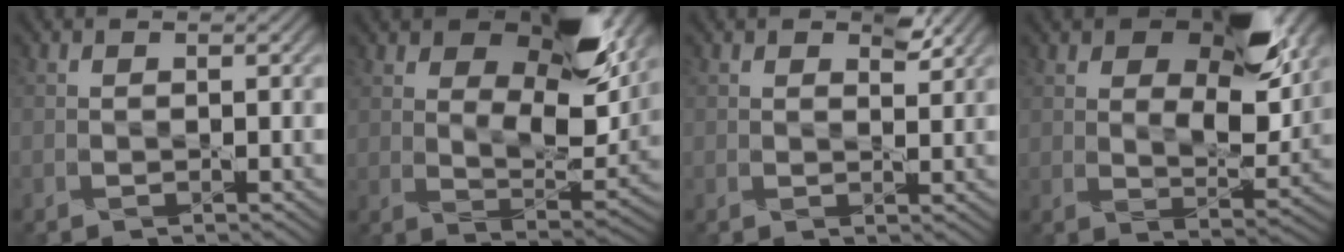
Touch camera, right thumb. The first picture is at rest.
{"total": 14.8, "force": [7.6, 6.7, 10.8], "torque": [-0.188, -0.002, 0.118]}
{"total": 2.3, "force": [1.7, 1.1, 1.2], "torque": [-0.017, -0.008, 0.028]}
{"total": 13.7, "force": [6.4, 6.9, 9.9], "torque": [-0.162, -0.003, 0.103]}